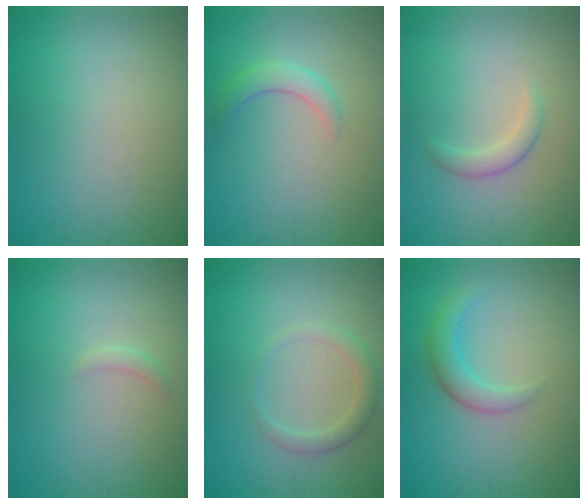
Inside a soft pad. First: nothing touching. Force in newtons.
{"total": 2.0, "press": 2.0, "slide": 0.1}
{"total": 1.6, "press": 1.6, "slide": 0.1}
{"total": 0.8, "press": 0.8, "slide": 0.1}
{"total": 2.0, "press": 2.0, "slide": 0.2}
{"total": 2.5, "press": 2.5, "slide": 0.0}